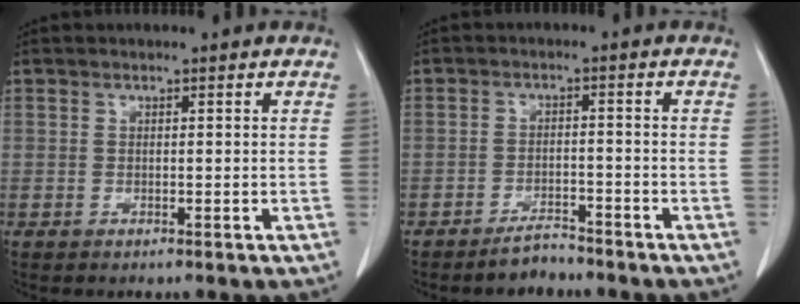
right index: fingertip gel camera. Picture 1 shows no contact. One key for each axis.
{"total": 3.3, "fx": -3.1, "fy": 0.9, "fz": 0.8, "tx": -0.013, "ty": -0.001, "tz": -0.051}